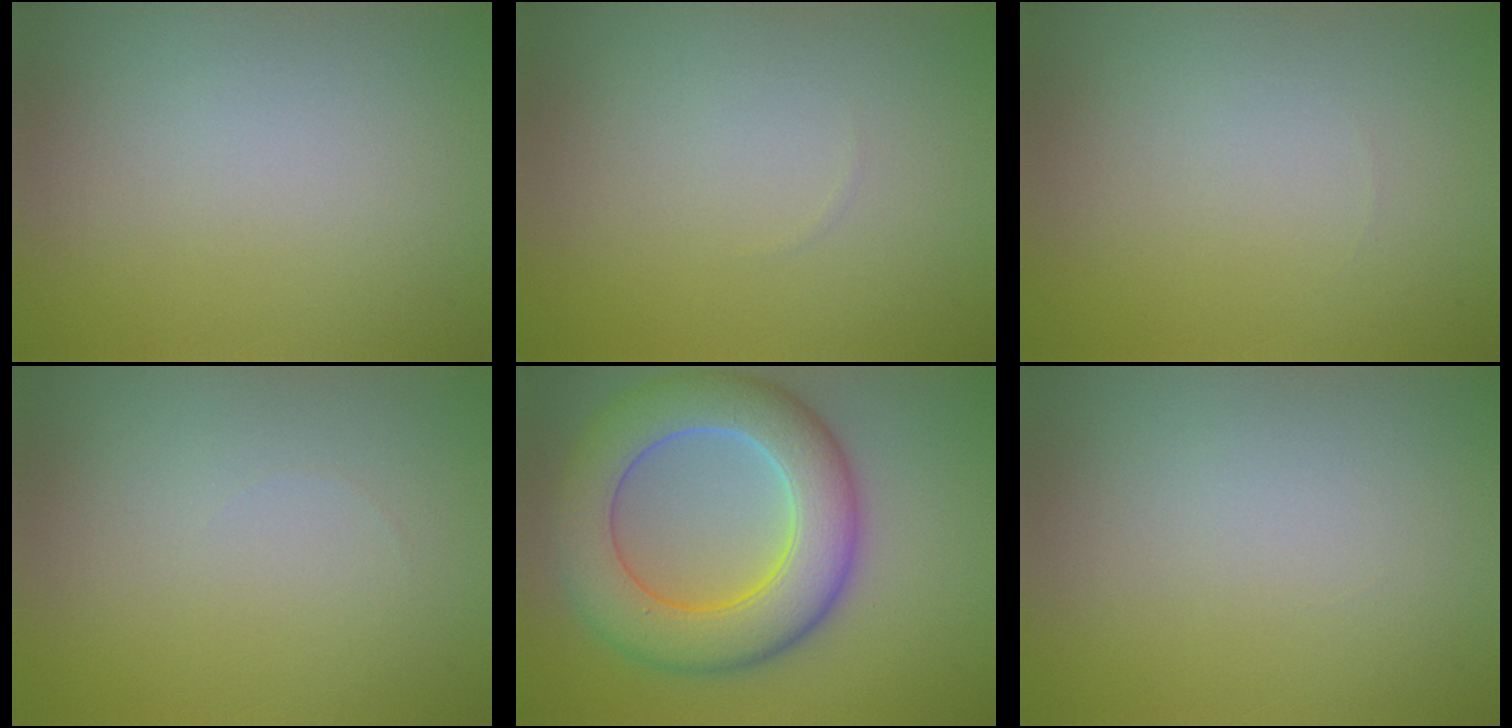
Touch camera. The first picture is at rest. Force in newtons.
{"total": 0.0}
{"total": 0.0}
{"total": 0.0}
{"total": 9.4, "press": 9.4, "slide": 0.4}
{"total": 0.0}